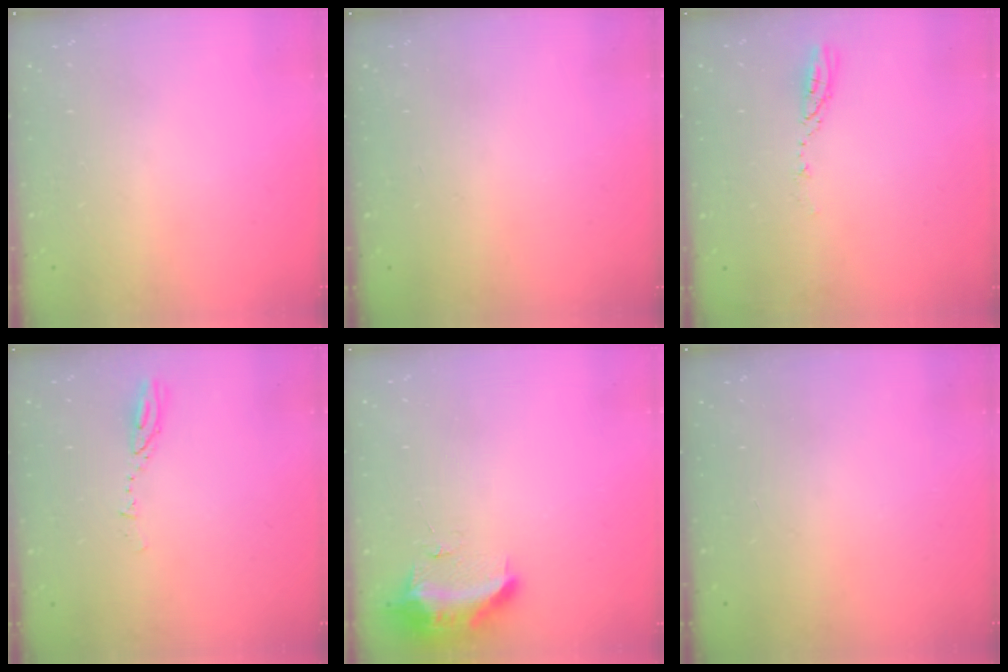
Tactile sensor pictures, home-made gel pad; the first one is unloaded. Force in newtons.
{"total": 0.0}
{"total": 3.5, "press": 3.5, "slide": 0.3}
{"total": 3.1, "press": 3.1, "slide": 0.4}
{"total": 10.0, "press": 10.0, "slide": 0.4}
{"total": 0.0}